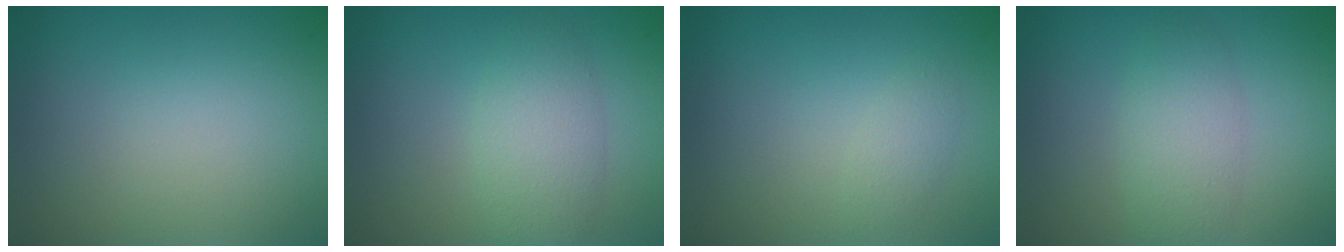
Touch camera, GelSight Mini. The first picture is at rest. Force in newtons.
{"total": 3.1, "press": 3.1, "slide": 0.0}
{"total": 1.1, "press": 1.1, "slide": 0.0}
{"total": 2.8, "press": 2.8, "slide": 0.2}